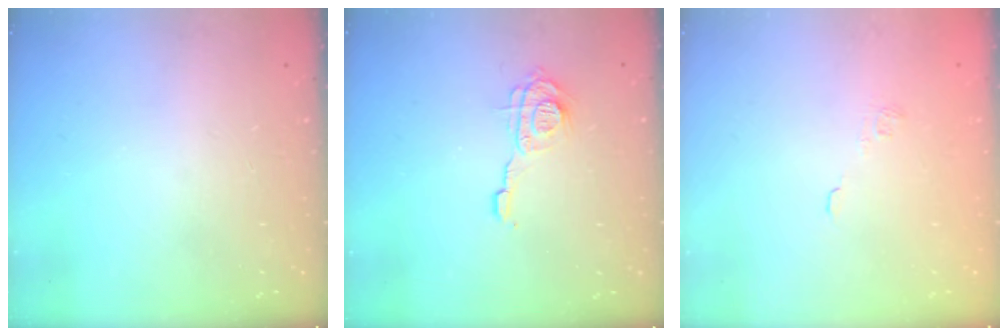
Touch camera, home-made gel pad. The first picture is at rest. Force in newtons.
{"total": 9.0, "press": 9.0, "slide": 0.6}
{"total": 2.0, "press": 1.5, "slide": 1.3}